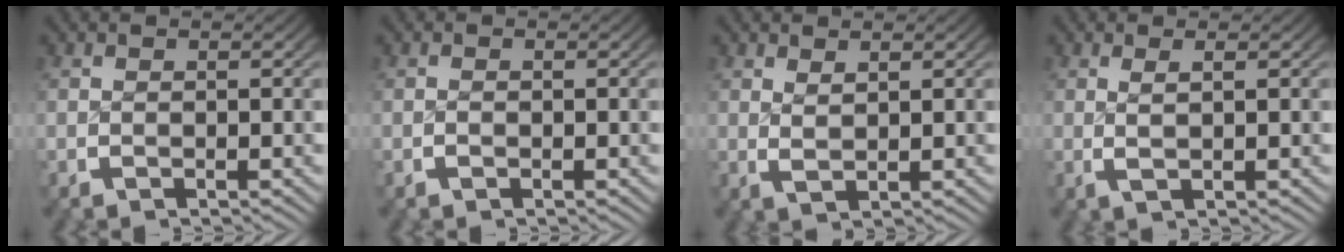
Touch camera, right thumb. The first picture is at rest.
{"total": 0.5, "force": [-0.3, 0.3, 0.2], "torque": [-0.011, -0.006, -0.006]}
{"total": 1.5, "force": [1.1, 0.4, 0.9], "torque": [-0.017, -0.006, 0.030]}
{"total": 1.5, "force": [0.4, 0.1, 1.4], "torque": [-0.031, -0.008, 0.013]}